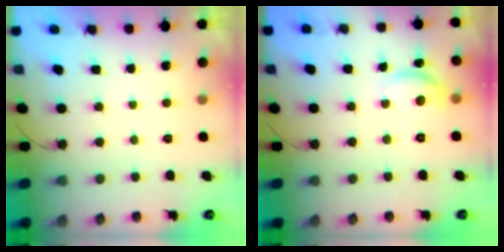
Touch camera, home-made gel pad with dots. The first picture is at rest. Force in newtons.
{"total": 9.5, "press": 9.5, "slide": 0.7}